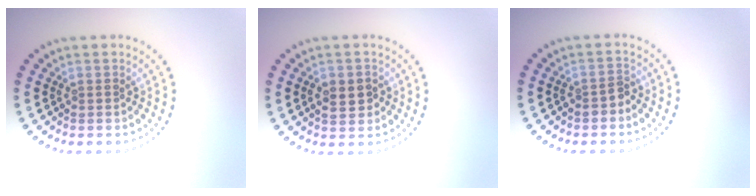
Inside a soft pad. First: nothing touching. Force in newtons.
{"total": 2.3, "press": 2.3, "slide": 0.3}
{"total": 1.1, "press": 1.0, "slide": 0.4}